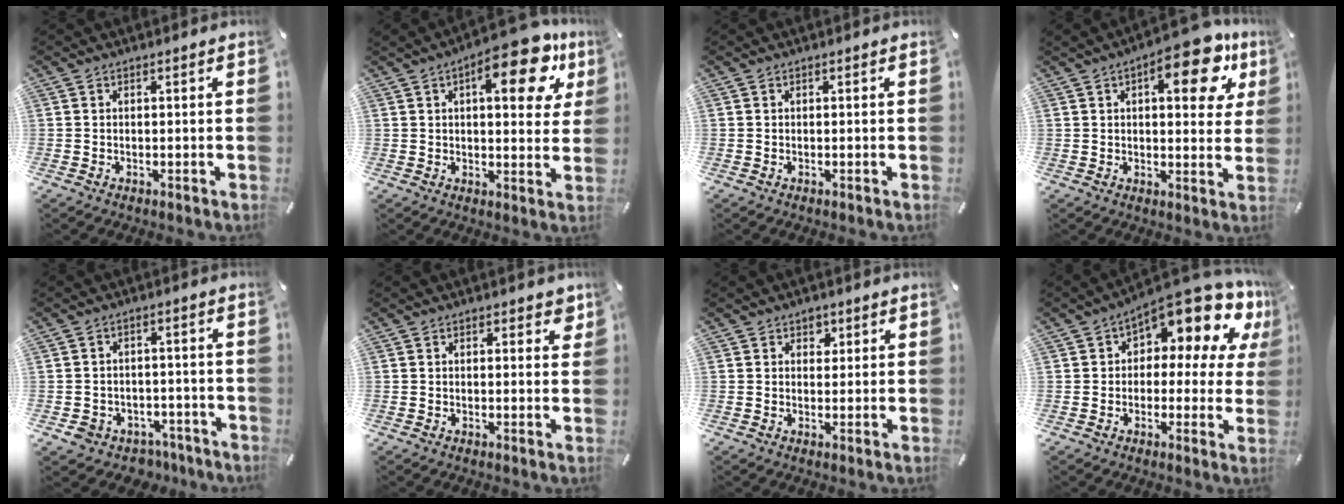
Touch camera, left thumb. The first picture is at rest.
{"total": 16.5, "force": [8.2, 6.4, 12.8], "torque": [-0.167, -0.037, 0.125]}
{"total": 0.0}
{"total": 15.5, "force": [7.2, 6.5, 12.1], "torque": [-0.149, -0.030, 0.110]}
{"total": 5.2, "force": [-2.7, 4.2, 1.2], "torque": [-0.035, 0.016, -0.051]}
{"total": 2.6, "force": [1.3, 1.5, 1.7], "torque": [-0.005, -0.006, 0.014]}
{"total": 2.3, "force": [1.1, 2.0, 0.7], "torque": [0.009, -0.006, 0.012]}
{"total": 14.1, "force": [9.1, 5.9, 9.1], "torque": [-0.125, -0.080, 0.148]}